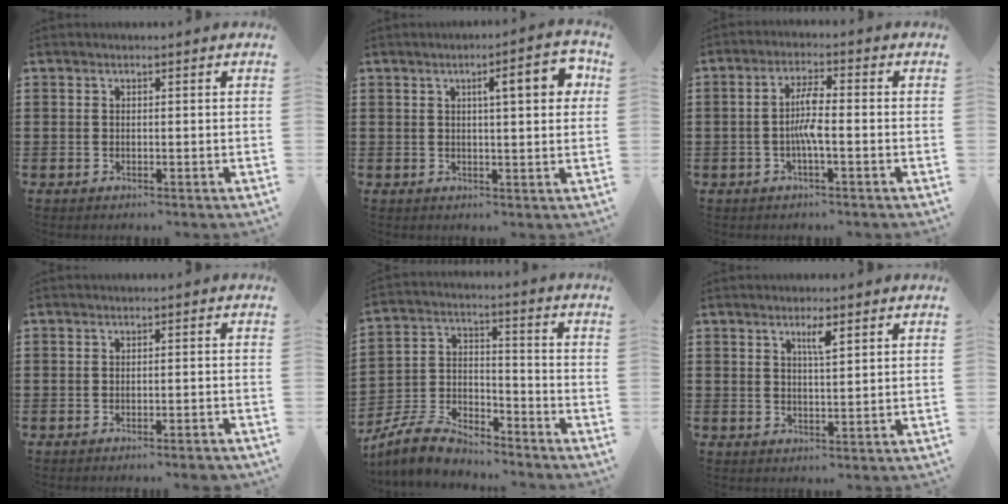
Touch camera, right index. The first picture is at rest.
{"total": 6.4, "force": [2.0, 1.4, 5.9], "torque": [-0.086, -0.003, 0.023]}
{"total": 4.9, "force": [-1.0, 1.0, 4.8], "torque": [-0.100, 0.001, -0.025]}
{"total": 1.3, "force": [-1.1, -0.2, 0.6], "torque": [-0.011, 0.000, -0.022]}
{"total": 5.6, "force": [-5.2, 1.6, 1.4], "torque": [-0.037, 0.008, -0.104]}
{"total": 2.9, "force": [1.6, 0.5, 2.3], "torque": [-0.042, 0.000, 0.023]}